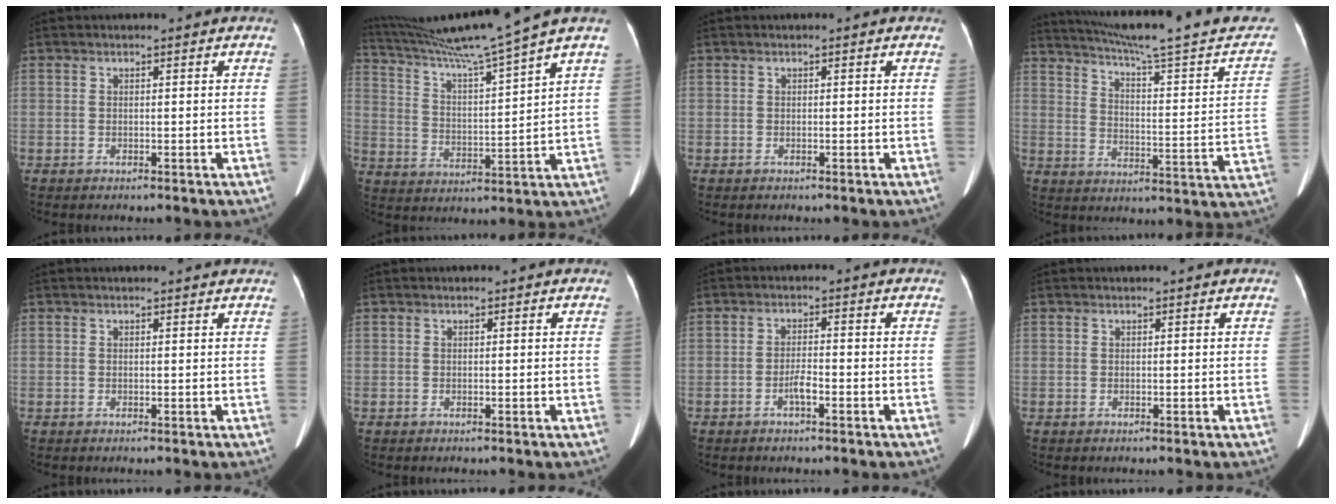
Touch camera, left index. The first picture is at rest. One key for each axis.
{"total": 15.1, "fx": 12.8, "fy": -3.3, "fz": 7.3, "tx": -0.131, "ty": -0.023, "tz": 0.215}
{"total": 0.0}
{"total": 25.7, "fx": 22.5, "fy": 1.4, "fz": 12.4, "tx": -0.181, "ty": -0.043, "tz": 0.287}
{"total": 2.4, "fx": 2.3, "fy": 0.1, "fz": 0.6, "tx": -0.011, "ty": 0.010, "tz": 0.020}
{"total": 0.0}
{"total": 2.3, "fx": -1.4, "fy": 0.3, "fz": 1.9, "tx": -0.034, "ty": 0.000, "tz": -0.025}
{"total": 0.5, "fx": 0.5, "fy": 0.0, "fz": 0.2, "tx": 0.000, "ty": 0.008, "tz": 0.008}